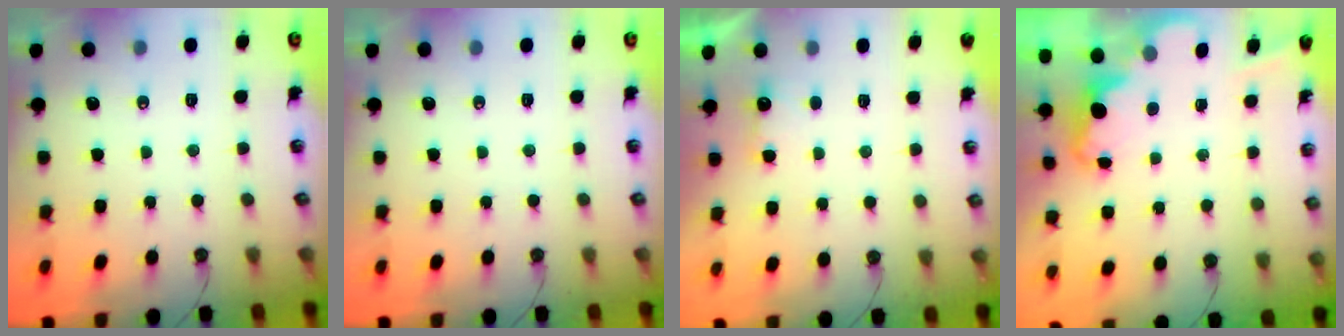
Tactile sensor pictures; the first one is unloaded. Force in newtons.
{"total": 0.0}
{"total": 2.5, "press": 2.4, "slide": 1.0}
{"total": 2.0, "press": 1.9, "slide": 0.5}